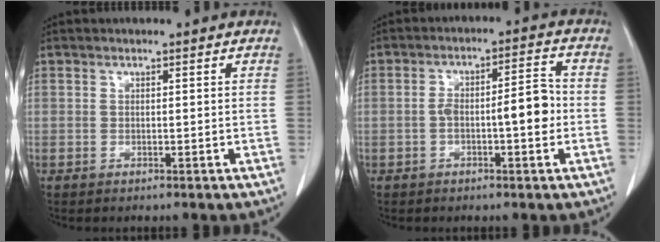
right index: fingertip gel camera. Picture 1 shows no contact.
{"total": 6.8, "force": [-1.4, 1.6, 6.5], "torque": [-0.107, 0.025, -0.021]}